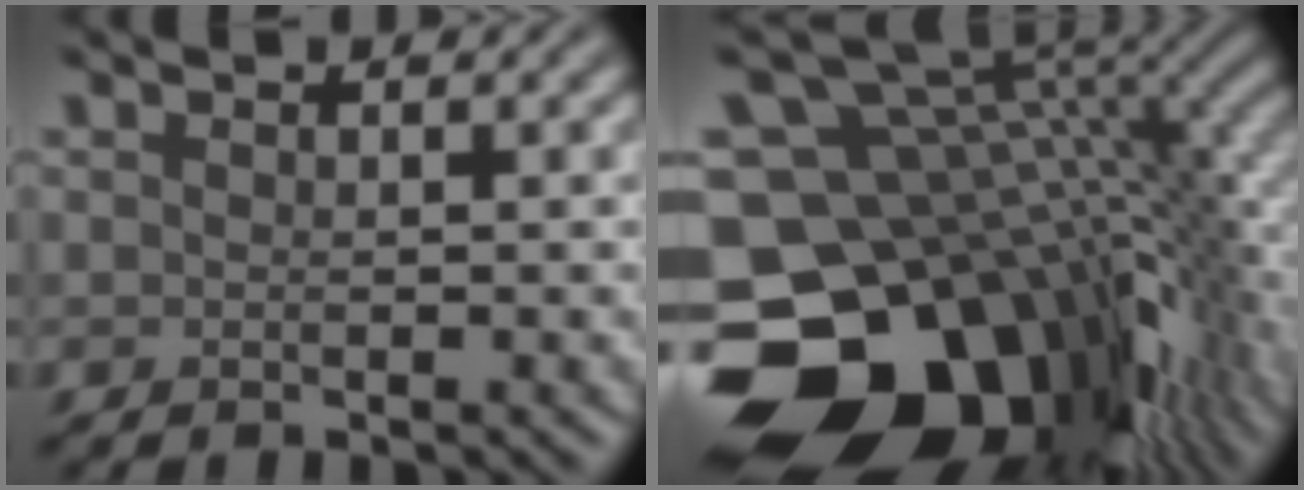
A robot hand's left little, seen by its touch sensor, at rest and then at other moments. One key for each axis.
{"total": 18.9, "fx": -5.5, "fy": 13.1, "fz": 12.4, "tx": -0.219, "ty": 0.002, "tz": -0.062}